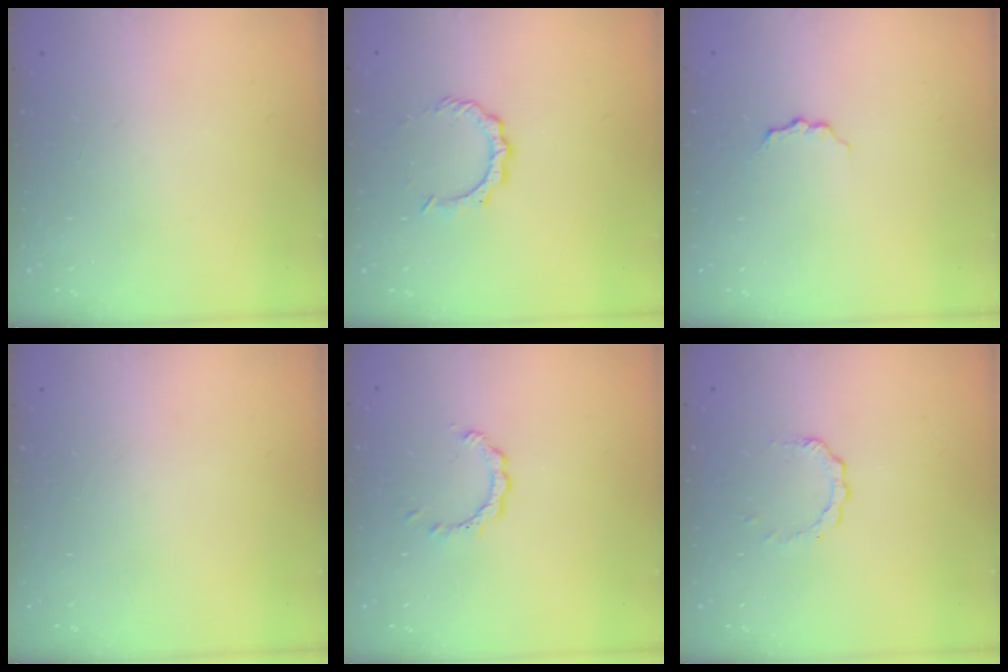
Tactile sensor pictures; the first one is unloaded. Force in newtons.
{"total": 4.8, "press": 4.8, "slide": 0.4}
{"total": 4.0, "press": 3.9, "slide": 0.4}
{"total": 0.0}
{"total": 2.0, "press": 2.0, "slide": 0.2}
{"total": 2.8, "press": 2.8, "slide": 0.3}